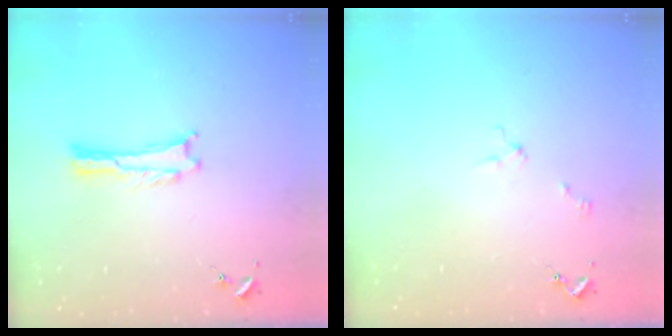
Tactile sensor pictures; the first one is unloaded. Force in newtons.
{"total": 2.0, "press": 2.0, "slide": 0.2}